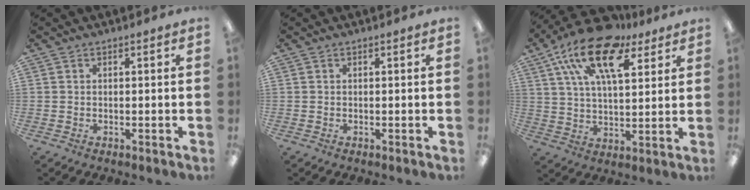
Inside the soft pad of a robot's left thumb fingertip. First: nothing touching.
{"total": 0.0}
{"total": 19.0, "force": [11.0, 8.6, 12.8], "torque": [-0.233, -0.045, 0.189]}